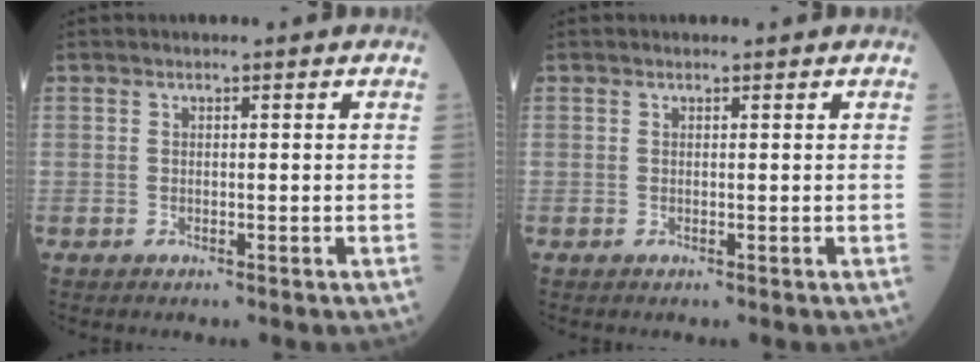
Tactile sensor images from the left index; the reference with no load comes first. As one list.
[{"total": 0.0}]